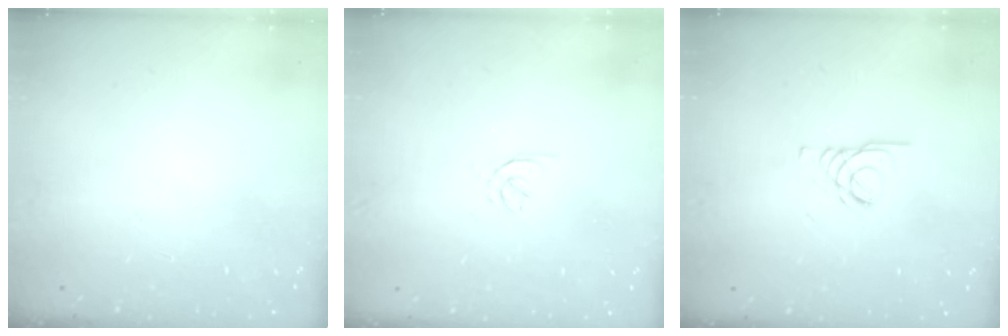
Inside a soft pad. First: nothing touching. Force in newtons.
{"total": 2.1, "press": 2.0, "slide": 0.6}
{"total": 2.1, "press": 2.1, "slide": 0.2}